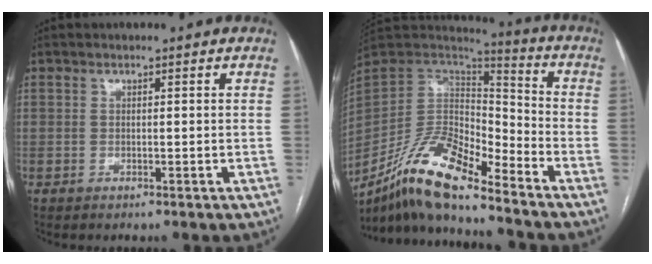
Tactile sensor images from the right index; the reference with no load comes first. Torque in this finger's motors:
{"motor_torque": [0.72, -0.05, -0.09, -0.09]}